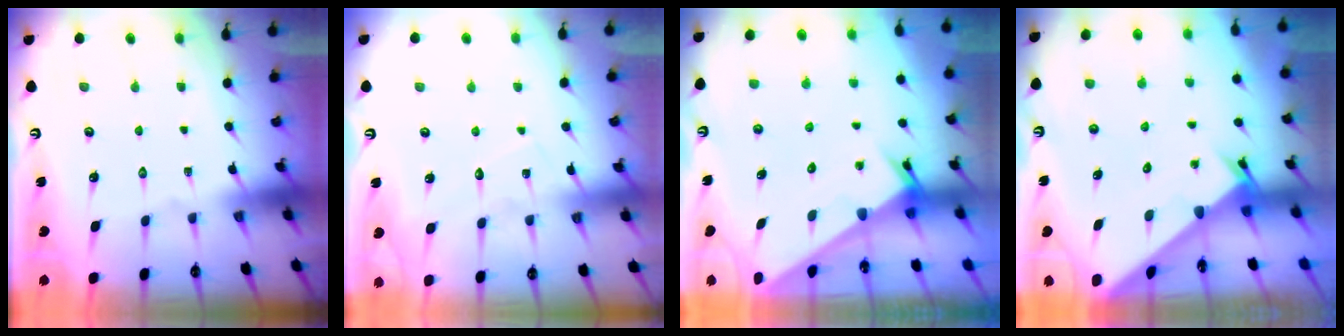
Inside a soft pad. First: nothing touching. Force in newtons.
{"total": 4.8, "press": 4.8, "slide": 0.2}
{"total": 2.4, "press": 2.4, "slide": 0.1}
{"total": 2.4, "press": 2.4, "slide": 0.2}